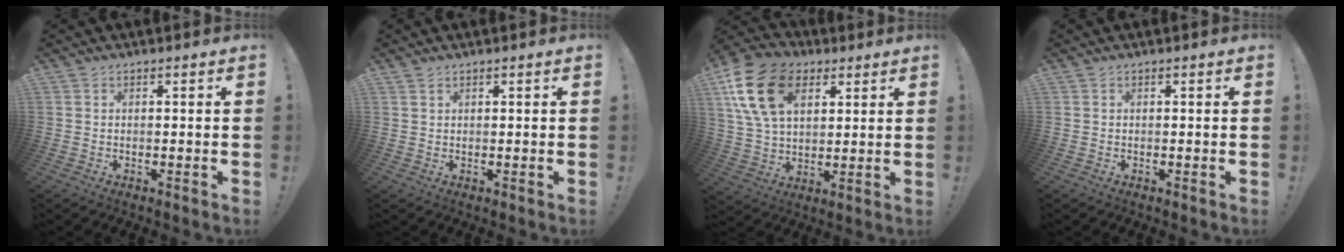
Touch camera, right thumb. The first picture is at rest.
{"total": 1.1, "force": [1.0, 0.4, 0.4], "torque": [-0.004, -0.003, 0.019]}
{"total": 19.2, "force": [7.9, 12.8, 11.9], "torque": [-0.219, -0.024, 0.145]}
{"total": 0.0}